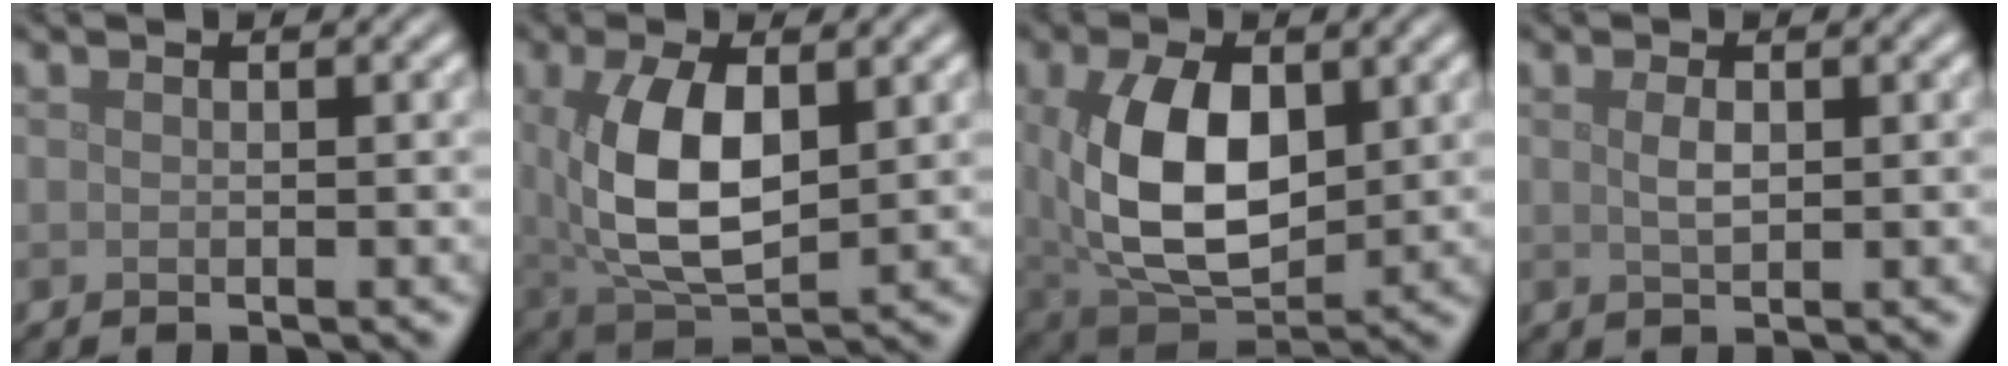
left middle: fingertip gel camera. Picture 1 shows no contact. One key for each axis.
{"total": 8.2, "fx": 1.2, "fy": 4.1, "fz": 6.9, "tx": -0.152, "ty": -0.001, "tz": 0.026}
{"total": 10.0, "fx": 1.3, "fy": 5.8, "fz": 8.0, "tx": -0.172, "ty": -0.011, "tz": 0.032}
{"total": 1.5, "fx": 0.4, "fy": 0.7, "fz": 1.2, "tx": -0.030, "ty": -0.001, "tz": 0.010}